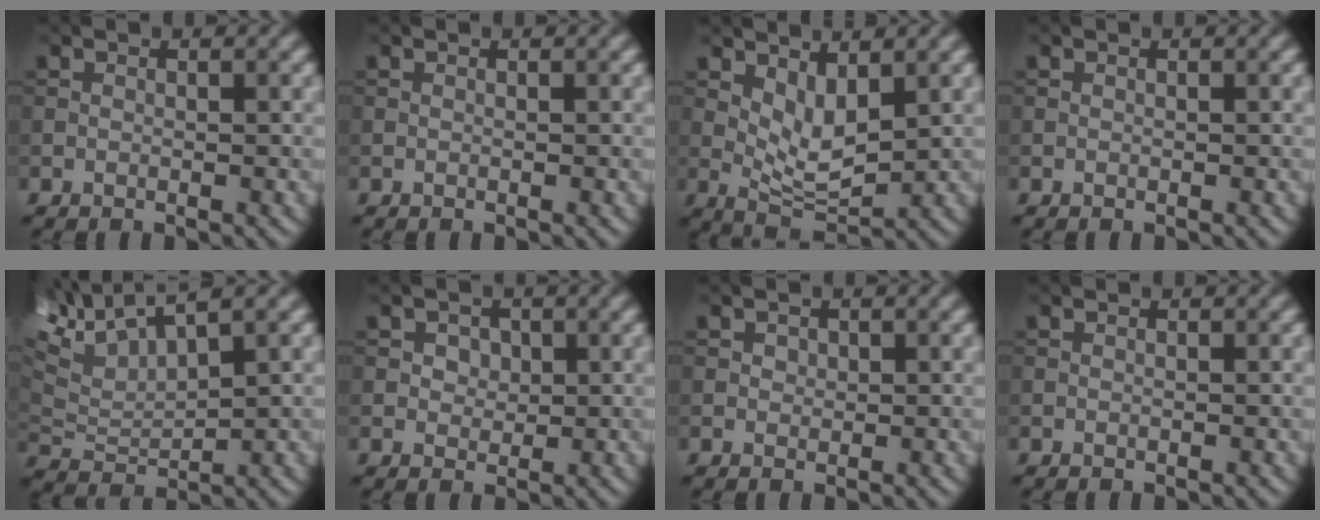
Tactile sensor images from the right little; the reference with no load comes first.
{"total": 0.0}
{"total": 2.7, "force": [0.8, 0.8, 2.4], "torque": [-0.061, -0.007, 0.039]}
{"total": 0.0}
{"total": 6.7, "force": [3.9, 2.2, 4.9], "torque": [-0.127, 0.026, 0.088]}
{"total": 1.0, "force": [0.3, 0.9, 0.3], "torque": [-0.018, 0.011, 0.018]}
{"total": 0.7, "force": [-0.3, -0.3, -0.6], "torque": [0.002, 0.003, 0.016]}
{"total": 0.0}